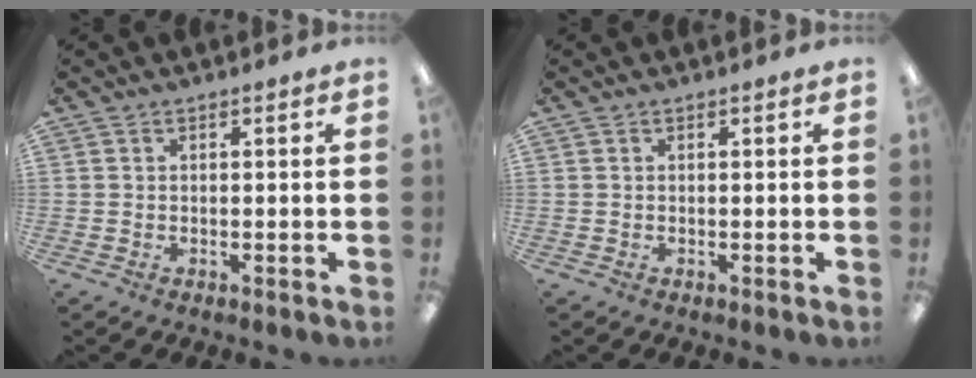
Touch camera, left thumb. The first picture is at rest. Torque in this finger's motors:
{"motor_torque": [-0.03, 0.03, 0.00, 0.00, 0.00]}